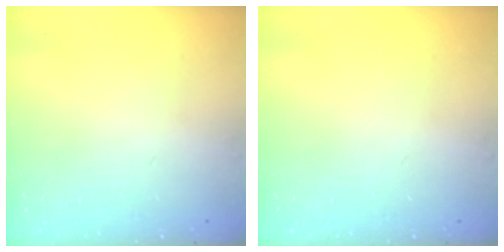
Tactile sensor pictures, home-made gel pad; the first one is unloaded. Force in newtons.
{"total": 0.0}